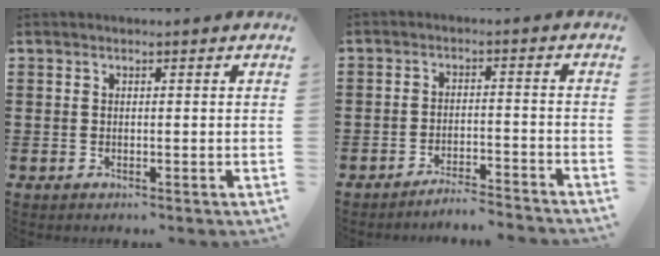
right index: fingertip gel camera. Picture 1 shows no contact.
{"total": 3.6, "force": [-3.6, -0.2, 0.5], "torque": [-0.012, -0.002, -0.075]}